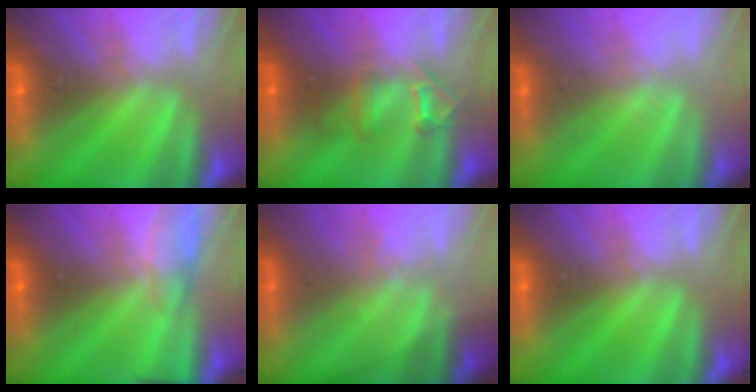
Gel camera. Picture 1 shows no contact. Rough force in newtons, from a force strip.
{"total": 2.5}
{"total": 2.3}
{"total": 4.8}
{"total": 1.4}
{"total": 0.0}